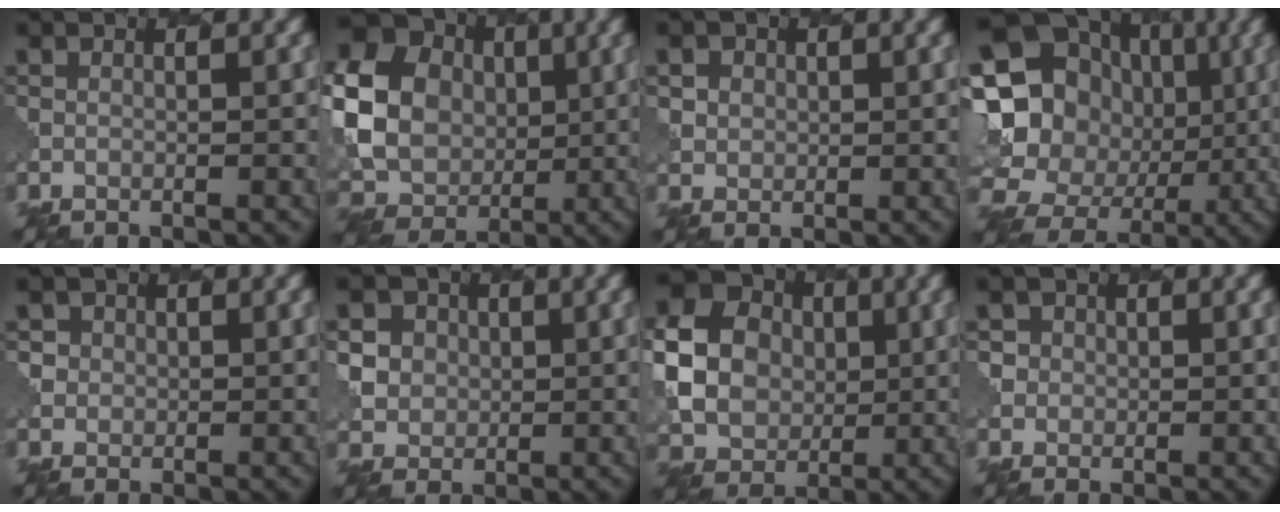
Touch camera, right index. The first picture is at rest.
{"total": 19.0, "force": [2.9, 17.2, 7.5], "torque": [-0.195, 0.021, 0.010]}
{"total": 2.8, "force": [1.5, 2.3, 0.6], "torque": [-0.017, 0.006, 0.022]}
{"total": 20.8, "force": [-1.0, 18.9, 8.5], "torque": [-0.174, 0.030, -0.043]}
{"total": 2.1, "force": [1.0, 1.8, 0.0], "torque": [0.004, 0.003, 0.012]}
{"total": 5.1, "force": [2.0, 4.5, 1.6], "torque": [-0.036, 0.017, 0.029]}
{"total": 9.2, "force": [1.0, 8.0, 4.4], "torque": [-0.113, 0.008, 0.005]}
{"total": 2.3, "force": [1.0, 2.1, 0.2], "torque": [0.007, 0.005, 0.006]}